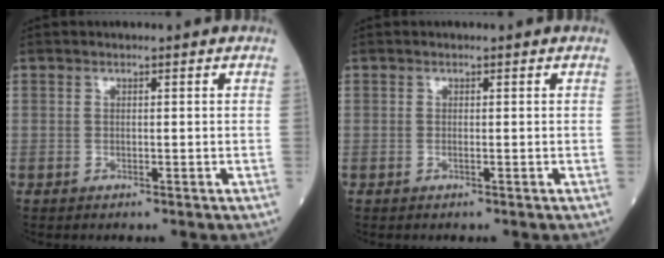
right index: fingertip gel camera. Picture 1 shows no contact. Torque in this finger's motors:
{"motor_torque": [0.02, -0.01, -0.03, -0.01]}